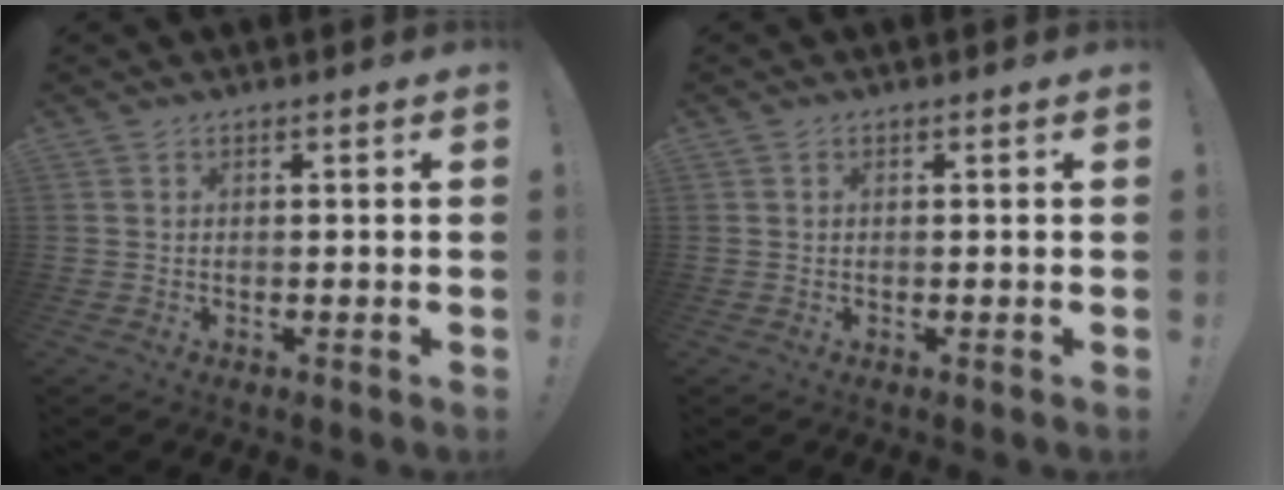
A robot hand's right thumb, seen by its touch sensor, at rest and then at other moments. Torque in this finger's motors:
{"motor_torque": [-0.01, 0.16, 0.00, -0.28, 0.00]}